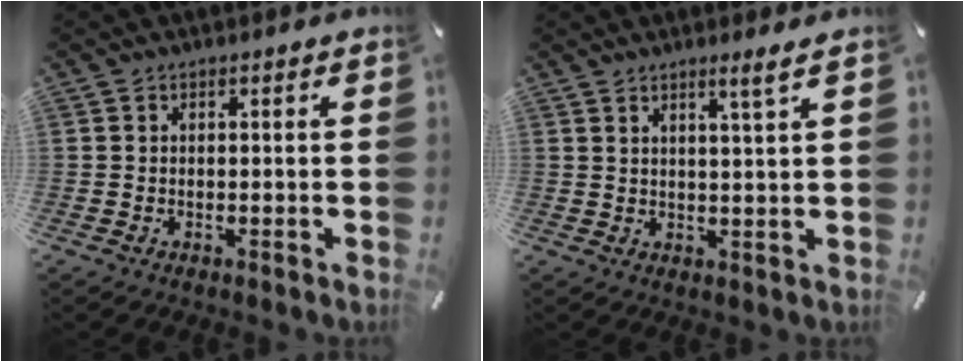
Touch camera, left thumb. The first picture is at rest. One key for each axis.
{"total": 3.8, "fx": 2.7, "fy": -0.6, "fz": 2.6, "tx": -0.055, "ty": -0.009, "tz": 0.045}